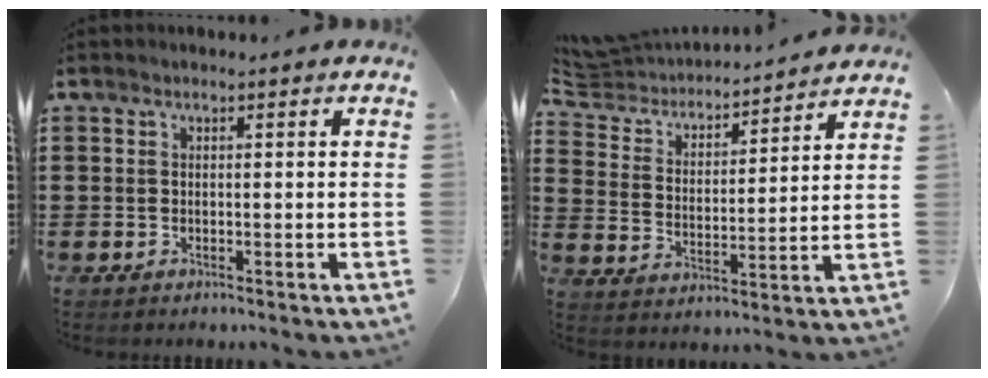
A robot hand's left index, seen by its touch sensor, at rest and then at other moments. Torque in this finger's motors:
{"motor_torque": [2.14, 0.00, 0.42, 0.12]}